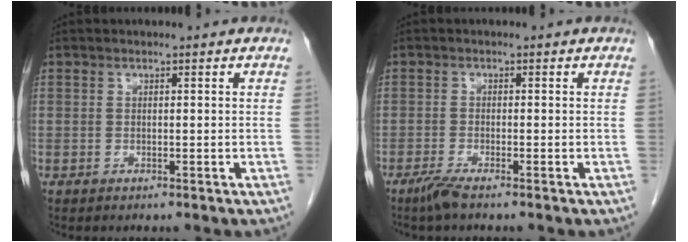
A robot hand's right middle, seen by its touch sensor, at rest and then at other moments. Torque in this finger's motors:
{"motor_torque": [0.43, -0.23, 0.09, 0.04]}